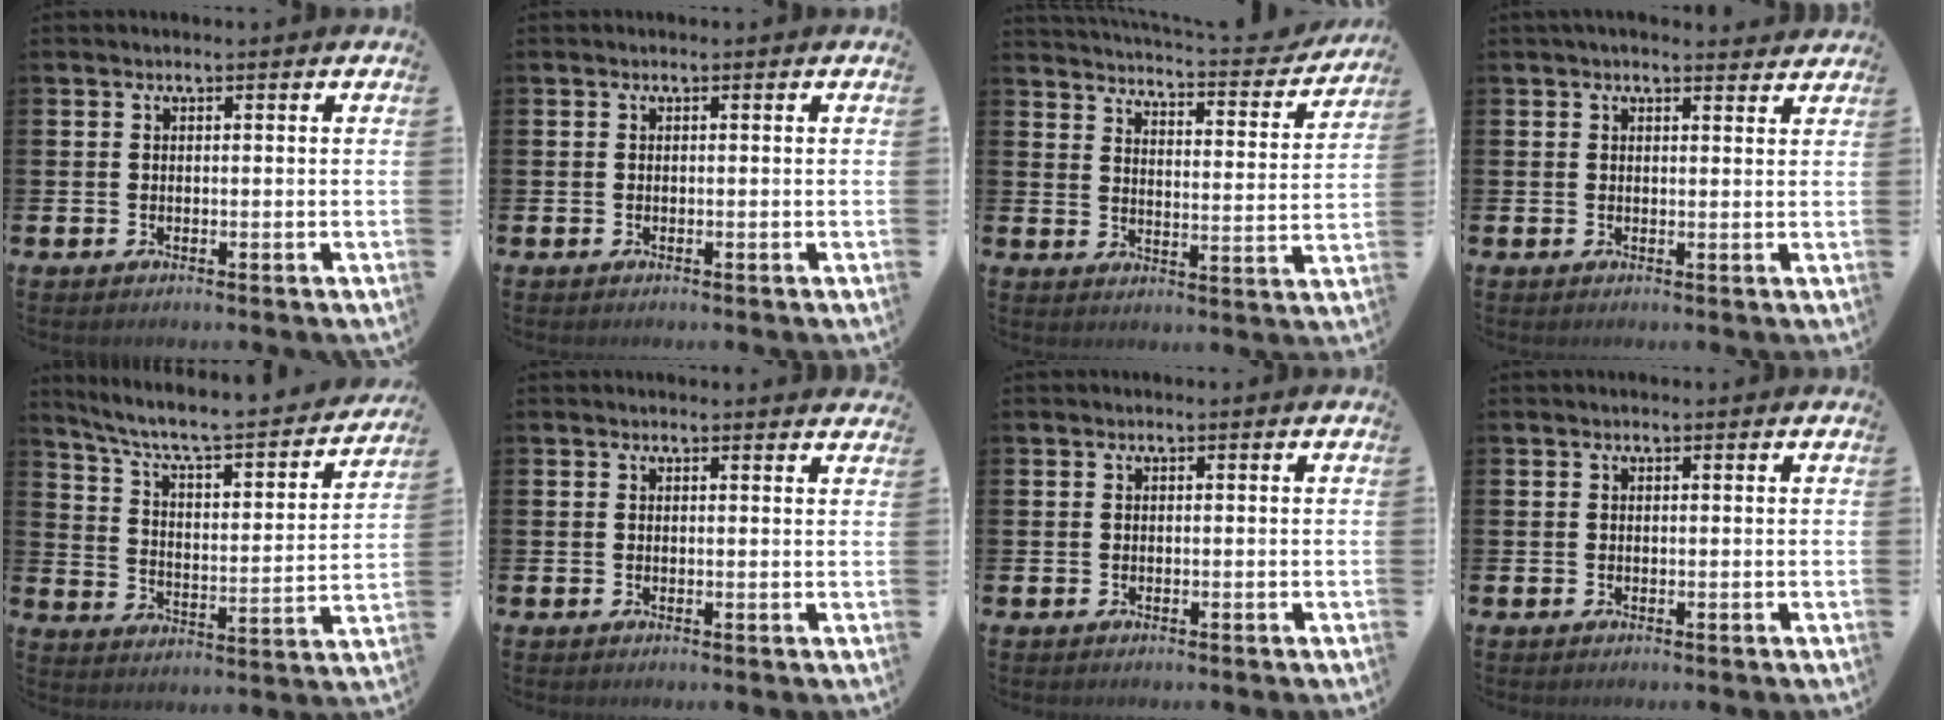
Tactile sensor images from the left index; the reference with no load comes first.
{"total": 0.0}
{"total": 4.0, "force": [3.9, 0.1, 0.9], "torque": [-0.034, -0.041, 0.057]}
{"total": 2.0, "force": [1.9, 0.3, 0.4], "torque": [-0.009, -0.007, 0.035]}
{"total": 7.1, "force": [6.2, 1.2, 3.1], "torque": [-0.087, -0.053, 0.097]}
{"total": 0.8, "force": [0.8, 0.0, 0.1], "torque": [0.007, -0.004, 0.013]}
{"total": 0.0}
{"total": 0.0}